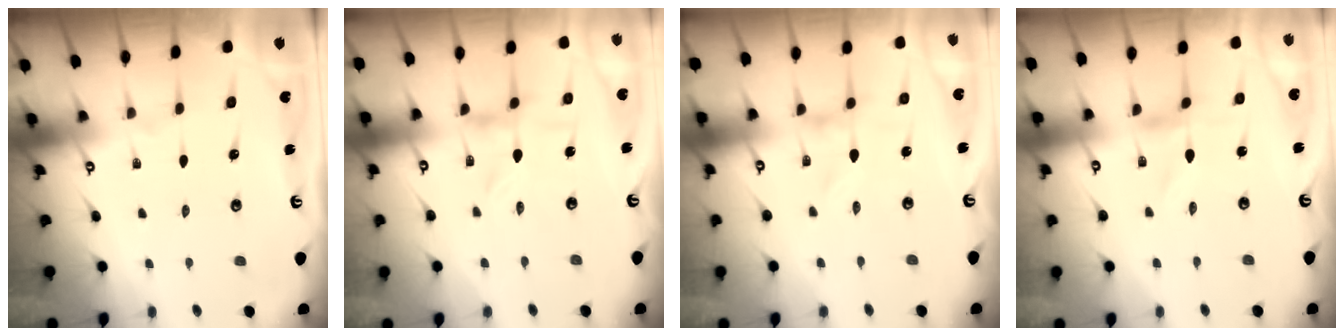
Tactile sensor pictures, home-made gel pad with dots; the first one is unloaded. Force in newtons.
{"total": 2.9, "press": 2.9, "slide": 0.4}
{"total": 0.0}
{"total": 0.6, "press": 0.6, "slide": 0.1}